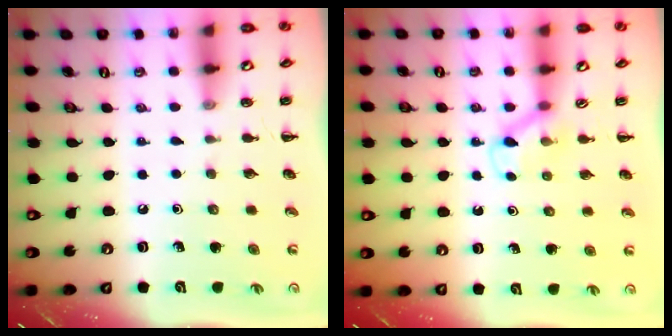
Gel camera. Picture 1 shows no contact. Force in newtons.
{"total": 2.9, "press": 2.7, "slide": 1.1}